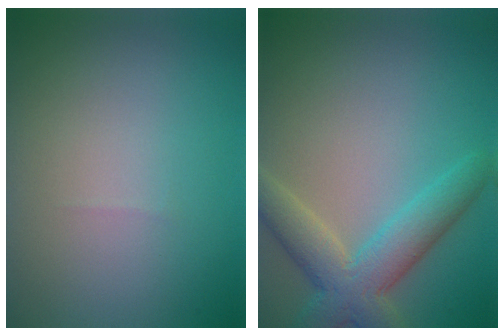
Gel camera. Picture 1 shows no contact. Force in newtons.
{"total": 5.5, "press": 5.4, "slide": 0.4}